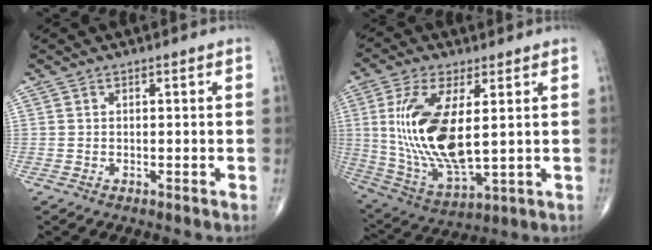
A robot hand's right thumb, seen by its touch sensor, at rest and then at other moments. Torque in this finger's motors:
{"motor_torque": [0.19, 3.34, 1.82, 0.61, 0.24]}